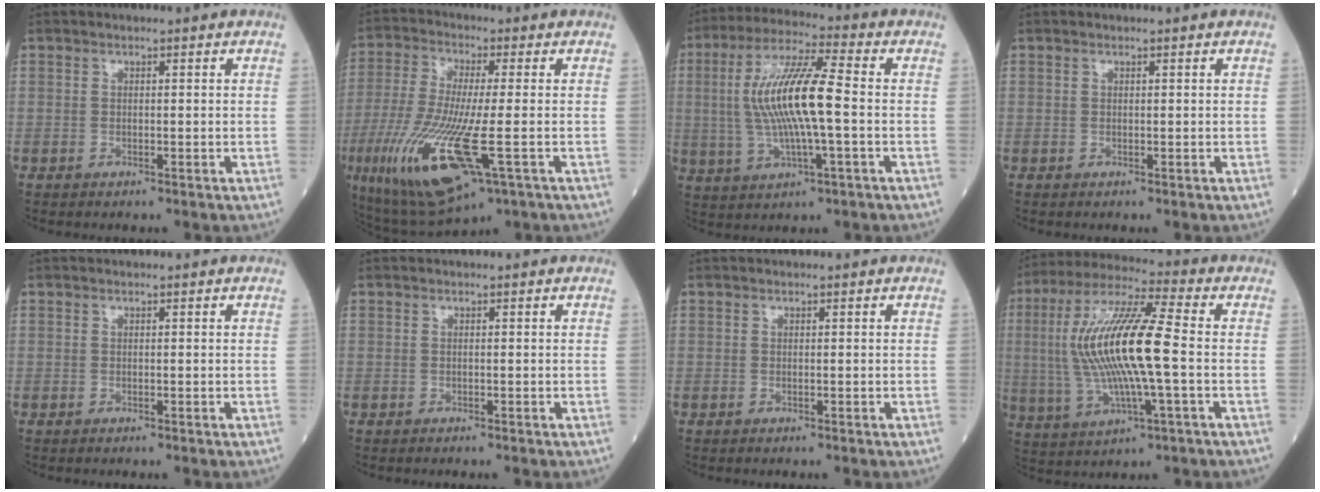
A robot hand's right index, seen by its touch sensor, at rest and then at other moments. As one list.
[{"total": 15.9, "force": [-5.1, 2.8, 14.8], "torque": [-0.317, -0.039, -0.085]}, {"total": 12.8, "force": [-0.1, 1.6, 12.8], "torque": [-0.257, 0.010, -0.003]}, {"total": 0.0}, {"total": 0.0}, {"total": 0.0}, {"total": 0.0}, {"total": 16.6, "force": [-0.2, 2.0, 16.5], "torque": [-0.341, 0.011, -0.008]}]